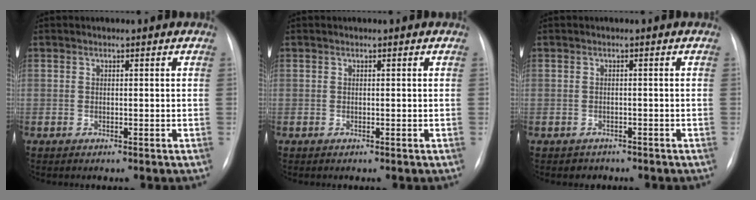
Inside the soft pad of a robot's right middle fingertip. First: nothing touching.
{"total": 0.0}
{"total": 1.7, "force": [-1.3, 1.1, -0.2], "torque": [-0.005, 0.004, -0.018]}